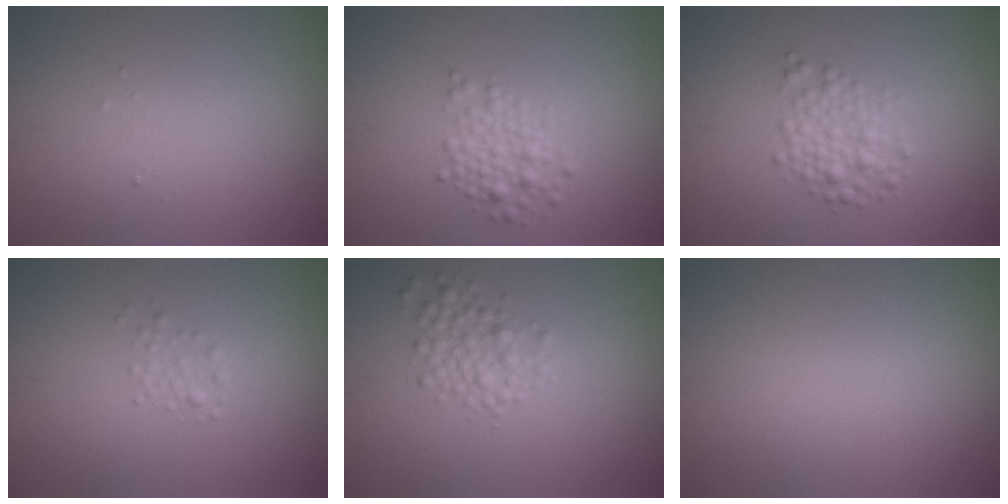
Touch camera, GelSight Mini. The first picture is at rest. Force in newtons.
{"total": 2.5, "press": 2.5, "slide": 0.1}
{"total": 2.8, "press": 2.8, "slide": 0.1}
{"total": 1.1, "press": 1.1, "slide": 0.0}
{"total": 2.4, "press": 2.4, "slide": 0.1}
{"total": 0.0}